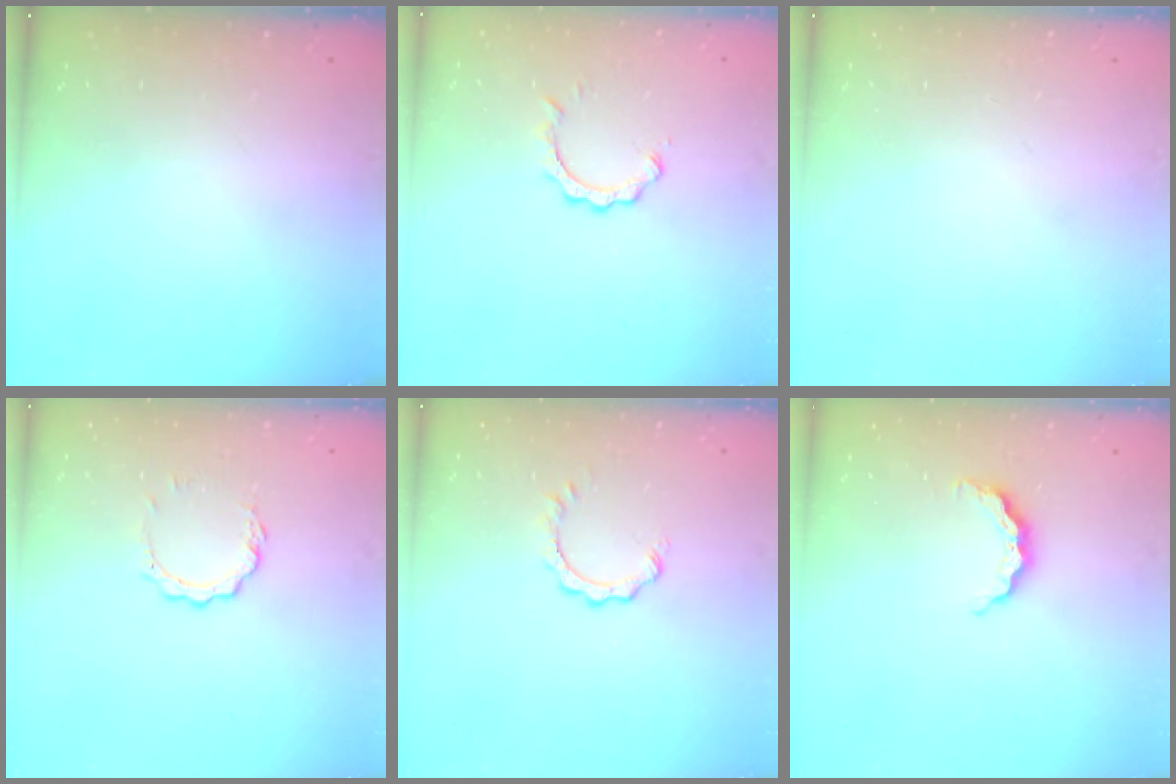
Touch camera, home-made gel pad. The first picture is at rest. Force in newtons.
{"total": 2.7, "press": 2.6, "slide": 0.3}
{"total": 0.0}
{"total": 4.7, "press": 4.7, "slide": 0.5}
{"total": 1.3, "press": 1.2, "slide": 0.2}
{"total": 5.6, "press": 5.6, "slide": 0.7}